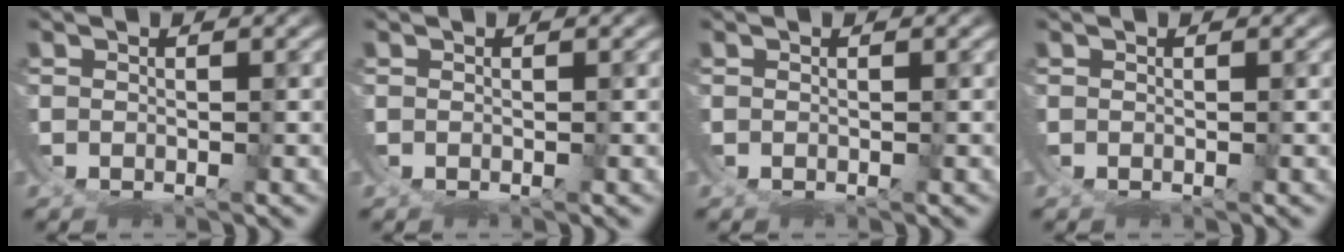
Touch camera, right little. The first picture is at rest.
{"total": 0.0}
{"total": 0.0}
{"total": 0.0}